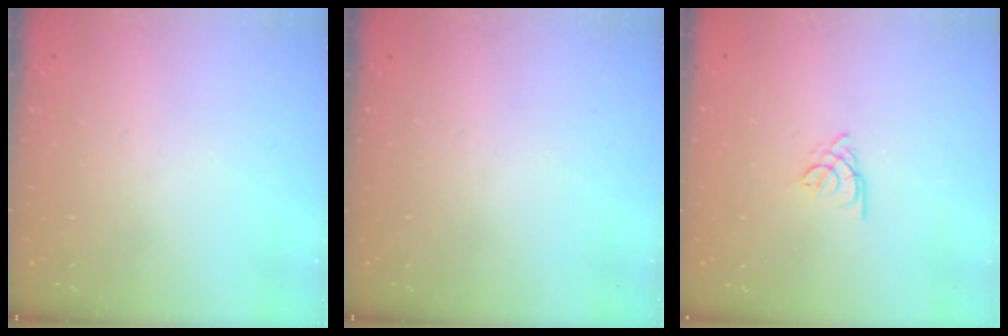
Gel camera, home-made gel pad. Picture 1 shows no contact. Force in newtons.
{"total": 0.0}
{"total": 2.7, "press": 2.6, "slide": 0.5}